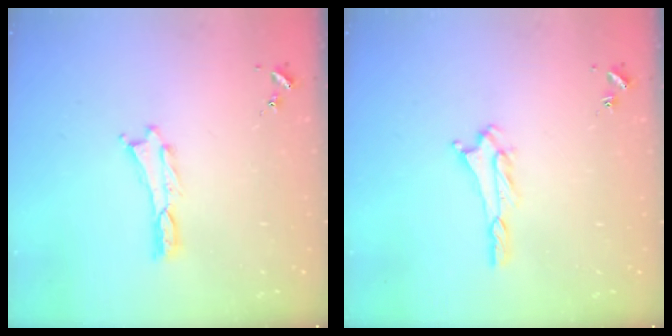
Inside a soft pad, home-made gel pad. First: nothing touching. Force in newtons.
{"total": 2.7, "press": 2.7, "slide": 0.4}